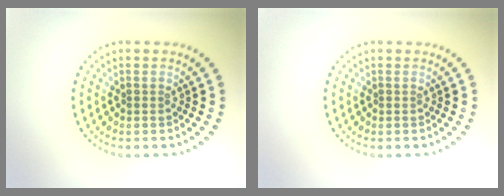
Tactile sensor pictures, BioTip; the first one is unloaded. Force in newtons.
{"total": 0.0}